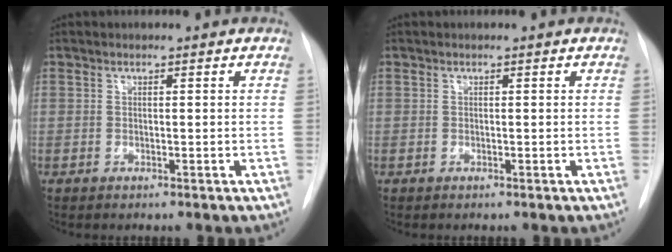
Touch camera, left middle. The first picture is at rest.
{"total": 0.0}